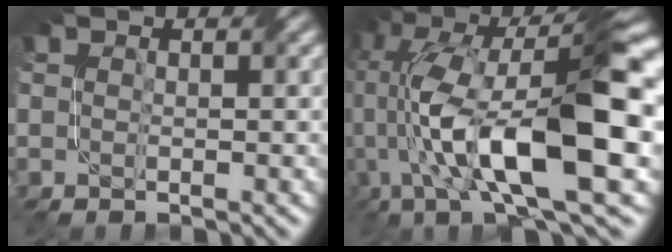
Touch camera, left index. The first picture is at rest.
{"total": 15.7, "force": [-1.8, 4.7, 14.9], "torque": [-0.264, 0.020, -0.026]}